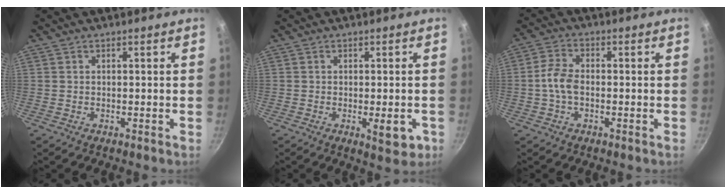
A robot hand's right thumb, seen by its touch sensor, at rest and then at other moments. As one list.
[{"total": 4.9, "force": [-1.6, 1.9, 4.3], "torque": [-0.041, -0.003, -0.014]}, {"total": 5.5, "force": [-0.8, 3.4, 4.3], "torque": [-0.089, 0.017, -0.022]}]